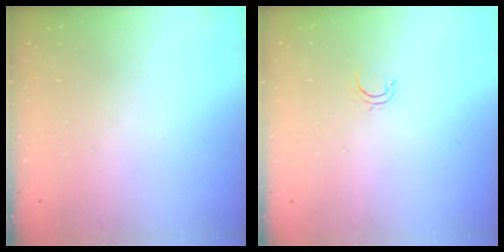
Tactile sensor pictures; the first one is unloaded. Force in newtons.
{"total": 3.3, "press": 3.2, "slide": 0.3}